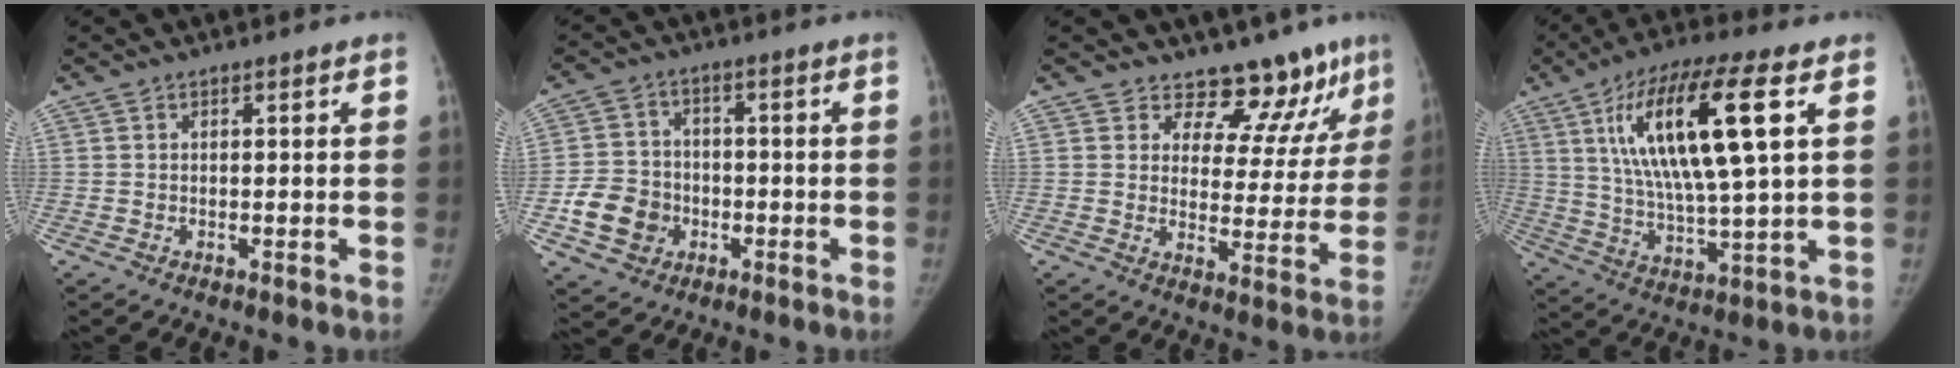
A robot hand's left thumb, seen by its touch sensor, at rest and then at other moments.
{"total": 9.4, "force": [-3.0, 8.1, 3.8], "torque": [-0.048, 0.020, -0.053]}
{"total": 12.2, "force": [10.1, 6.0, 3.3], "torque": [0.010, -0.073, 0.120]}
{"total": 19.4, "force": [6.2, 4.5, 17.9], "torque": [-0.339, -0.007, 0.106]}